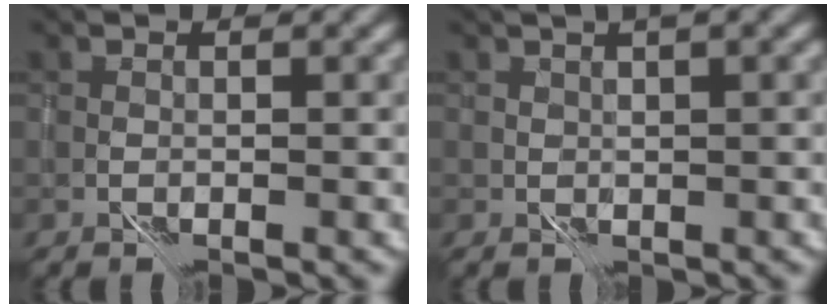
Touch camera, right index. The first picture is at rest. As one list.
[{"total": 2.6, "force": [1.1, 1.0, 2.2], "torque": [-0.023, 0.016, 0.020]}]